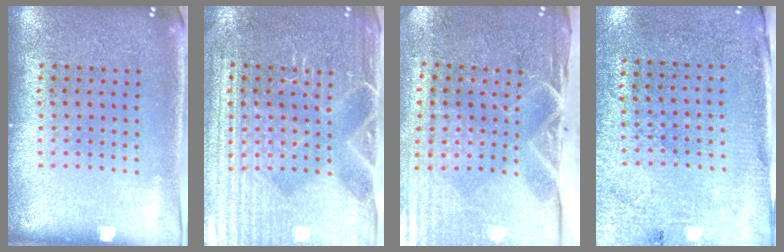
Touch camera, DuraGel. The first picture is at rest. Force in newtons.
{"total": 4.7, "press": 4.5, "slide": 1.5}
{"total": 4.8, "press": 4.1, "slide": 2.6}
{"total": 2.7, "press": 2.4, "slide": 1.3}